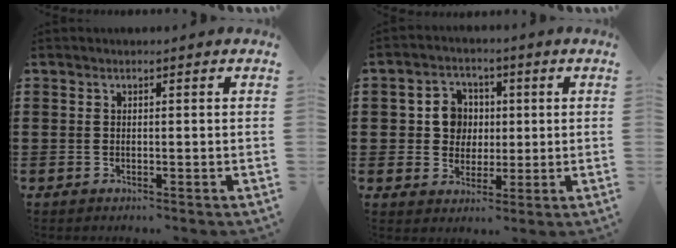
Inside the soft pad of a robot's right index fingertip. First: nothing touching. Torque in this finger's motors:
{"motor_torque": [0.40, -0.40, 0.27, 0.07]}